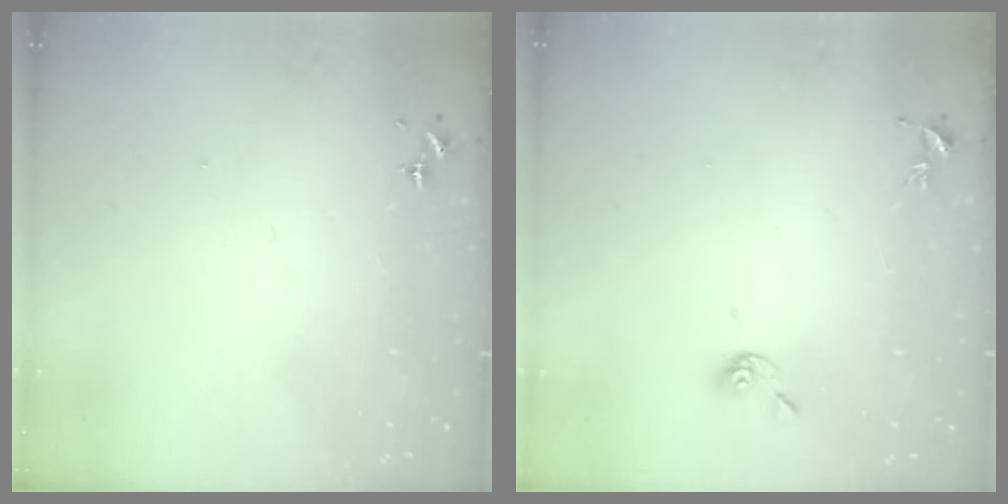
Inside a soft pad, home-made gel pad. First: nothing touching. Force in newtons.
{"total": 5.6, "press": 5.6, "slide": 1.0}